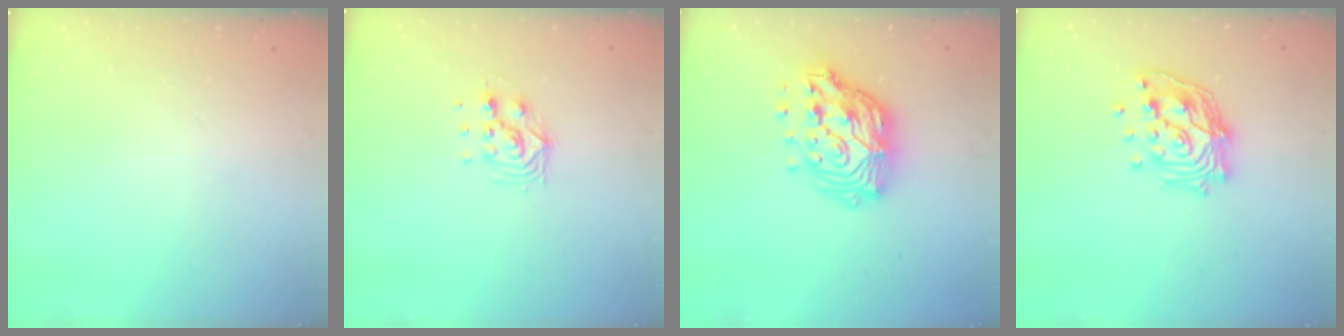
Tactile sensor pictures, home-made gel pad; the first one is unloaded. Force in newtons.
{"total": 8.8, "press": 8.8, "slide": 0.7}
{"total": 19.1, "press": 19.0, "slide": 1.5}
{"total": 17.1, "press": 17.1, "slide": 1.3}